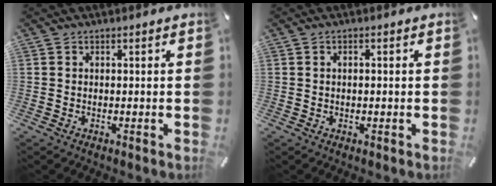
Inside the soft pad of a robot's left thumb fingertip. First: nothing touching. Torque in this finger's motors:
{"motor_torque": [-0.36, -0.15, -0.03, 0.00, 0.01]}